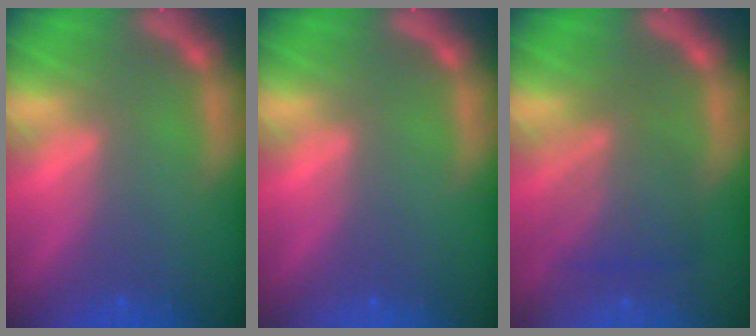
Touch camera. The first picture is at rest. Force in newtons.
{"total": 0.0}
{"total": 5.1}